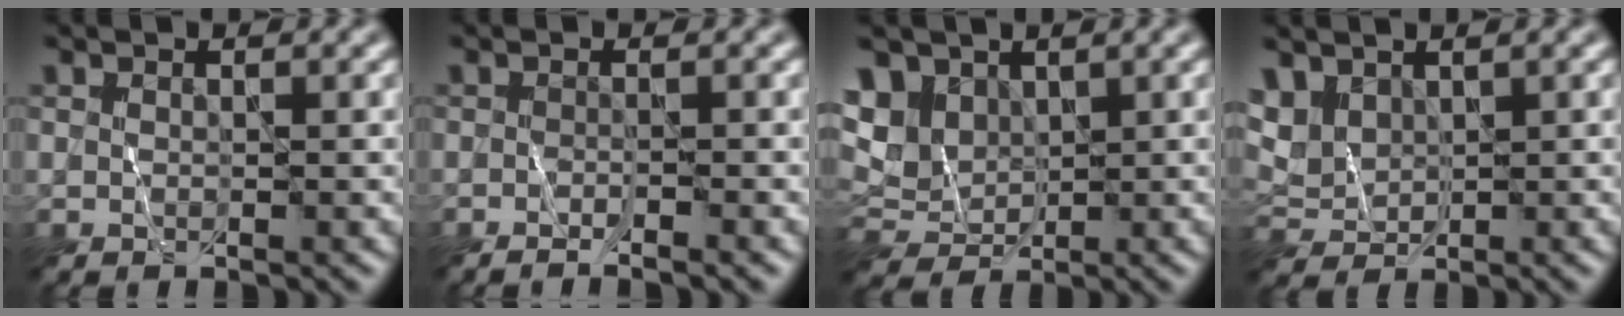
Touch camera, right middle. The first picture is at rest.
{"total": 1.3, "force": [-1.1, -0.2, 0.8], "torque": [-0.014, -0.002, -0.020]}
{"total": 5.1, "force": [2.5, 3.8, 2.4], "torque": [-0.081, 0.011, 0.058]}
{"total": 3.0, "force": [2.2, 1.7, 1.2], "torque": [-0.037, 0.003, 0.049]}